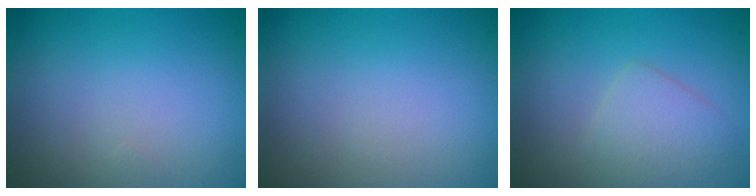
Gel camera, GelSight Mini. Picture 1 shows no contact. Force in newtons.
{"total": 0.0}
{"total": 2.5, "press": 2.5, "slide": 0.1}